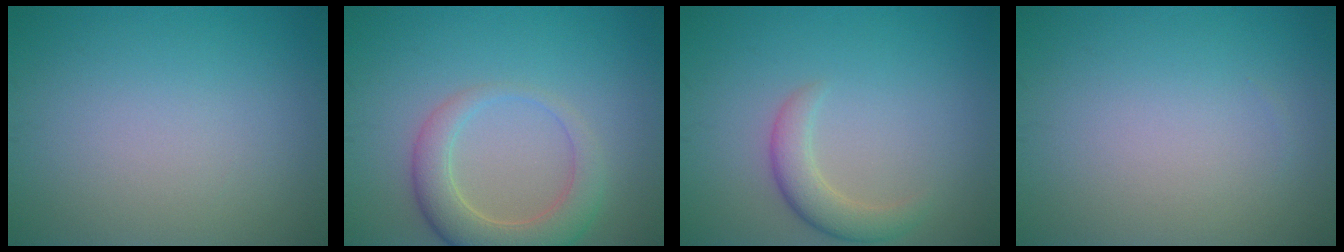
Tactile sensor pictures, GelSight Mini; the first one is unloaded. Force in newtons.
{"total": 4.9, "press": 4.9, "slide": 0.6}
{"total": 2.9, "press": 2.9, "slide": 0.2}
{"total": 0.0}